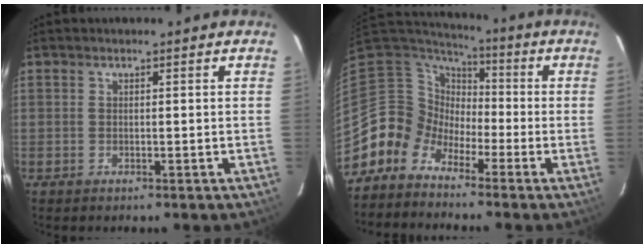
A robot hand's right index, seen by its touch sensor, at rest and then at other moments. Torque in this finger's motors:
{"motor_torque": [0.49, -0.64, -0.15, -0.21]}